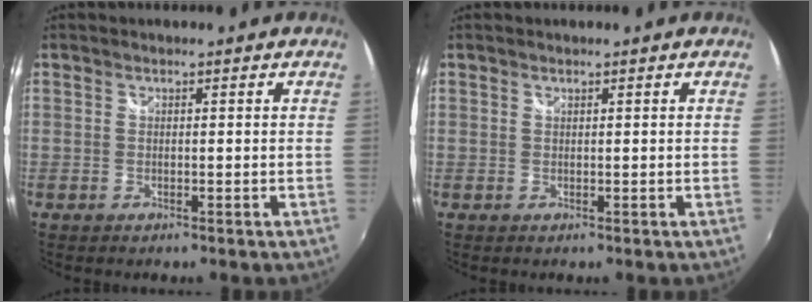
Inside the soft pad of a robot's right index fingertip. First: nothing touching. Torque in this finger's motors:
{"motor_torque": [0.17, 0.14, 0.03, 0.01]}